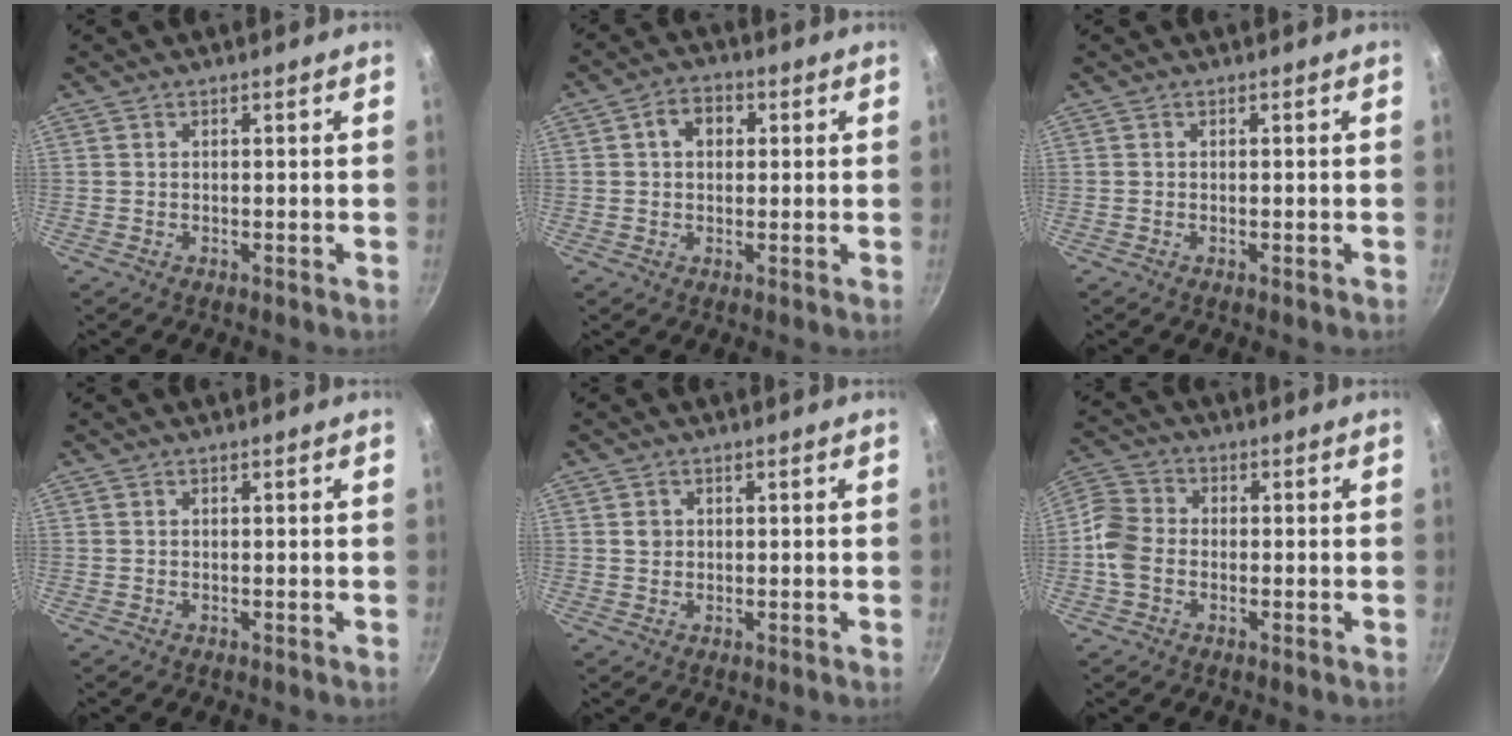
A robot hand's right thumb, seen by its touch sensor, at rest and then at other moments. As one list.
[{"total": 5.4, "force": [1.3, 4.1, 3.3], "torque": [-0.029, 0.011, 0.013]}, {"total": 0.6, "force": [-0.2, 0.1, 0.5], "torque": [-0.009, 0.001, -0.004]}, {"total": 0.0}, {"total": 1.6, "force": [0.3, 1.4, 0.6], "torque": [-0.004, 0.004, 0.005]}, {"total": 7.1, "force": [-1.7, 5.3, 4.3], "torque": [-0.080, 0.020, -0.049]}]